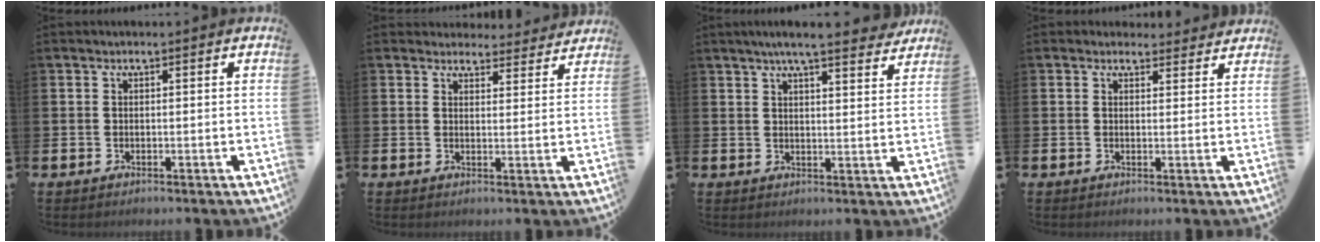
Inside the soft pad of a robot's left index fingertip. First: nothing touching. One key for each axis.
{"total": 3.7, "fx": 3.6, "fy": 1.1, "fz": -0.1, "tx": -0.001, "ty": -0.021, "tz": 0.063}
{"total": 6.0, "fx": 5.5, "fy": 0.2, "fz": 2.4, "tx": -0.038, "ty": -0.027, "tz": 0.093}
{"total": 2.2, "fx": 2.0, "fy": 0.8, "fz": 0.0, "tx": 0.004, "ty": -0.008, "tz": 0.036}